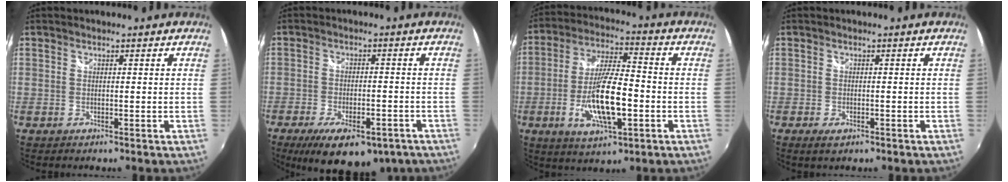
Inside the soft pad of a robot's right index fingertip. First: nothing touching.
{"total": 16.0, "force": [-10.5, 6.7, 10.0], "torque": [-0.190, -0.027, -0.142]}
{"total": 14.1, "force": [-3.9, 4.0, 12.9], "torque": [-0.256, -0.009, -0.068]}
{"total": 2.3, "force": [-1.4, 1.1, 1.5], "torque": [-0.030, -0.008, -0.023]}